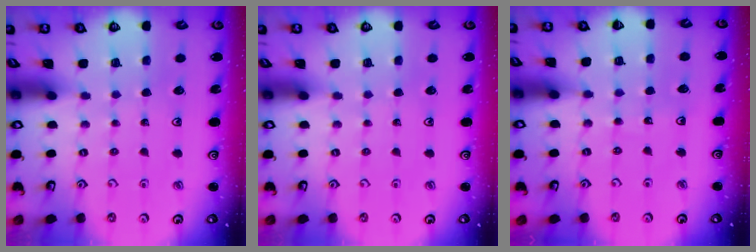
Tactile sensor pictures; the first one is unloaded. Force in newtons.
{"total": 0.0}
{"total": 3.8, "press": 3.8, "slide": 0.4}